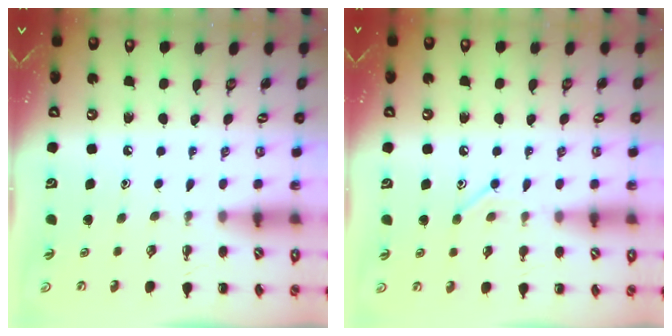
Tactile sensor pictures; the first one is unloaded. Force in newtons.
{"total": 7.4, "press": 7.2, "slide": 1.4}